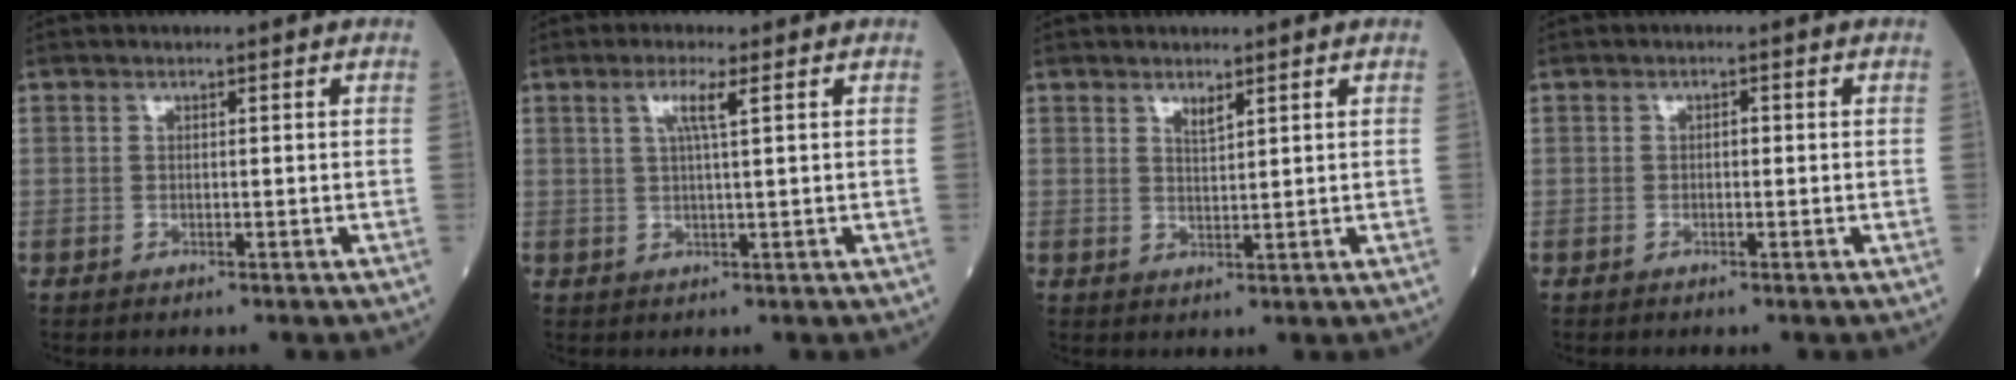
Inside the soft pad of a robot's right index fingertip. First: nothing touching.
{"total": 3.3, "force": [1.3, -0.3, 3.0], "torque": [-0.063, 0.003, 0.024]}
{"total": 1.8, "force": [1.3, 0.4, 1.1], "torque": [-0.022, -0.004, 0.027]}
{"total": 0.8, "force": [0.0, 0.4, 0.7], "torque": [-0.011, 0.003, -0.001]}